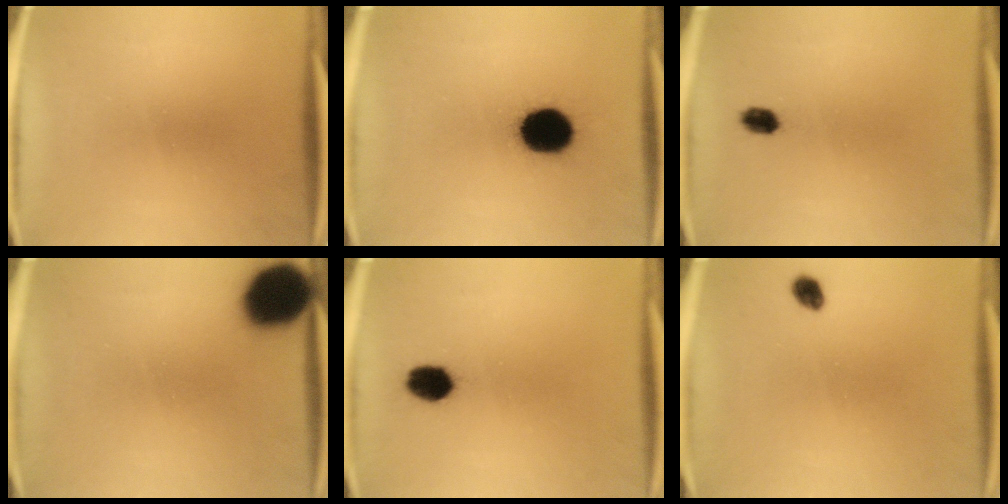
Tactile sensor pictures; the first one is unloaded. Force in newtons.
{"total": 15.0}
{"total": 2.4}
{"total": 16.4}
{"total": 5.6}
{"total": 2.0}